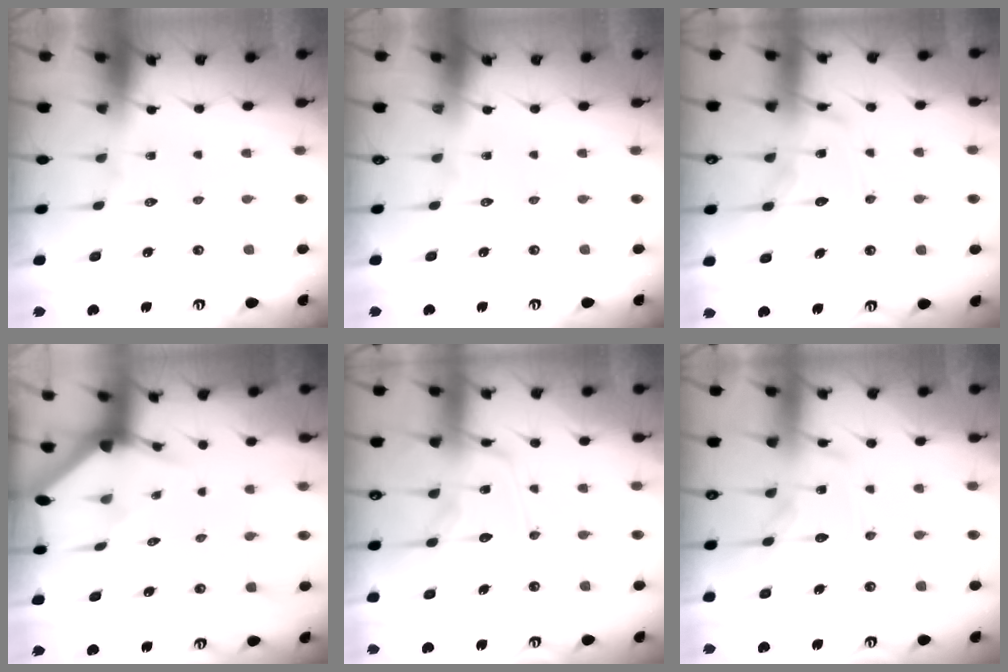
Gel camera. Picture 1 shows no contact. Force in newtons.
{"total": 0.0}
{"total": 13.2, "press": 13.2, "slide": 0.9}
{"total": 2.3, "press": 2.3, "slide": 0.1}
{"total": 15.5, "press": 15.5, "slide": 1.2}
{"total": 13.6, "press": 13.5, "slide": 1.2}